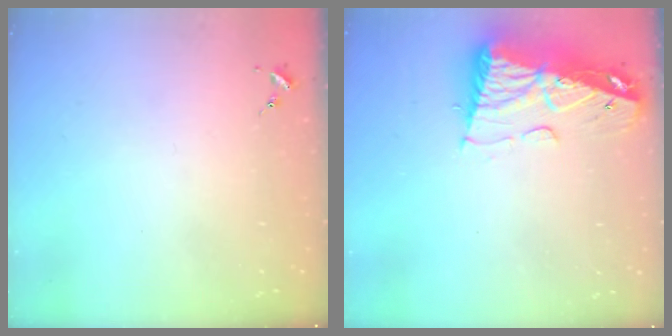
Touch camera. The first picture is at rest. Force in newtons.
{"total": 14.6, "press": 14.6, "slide": 1.6}